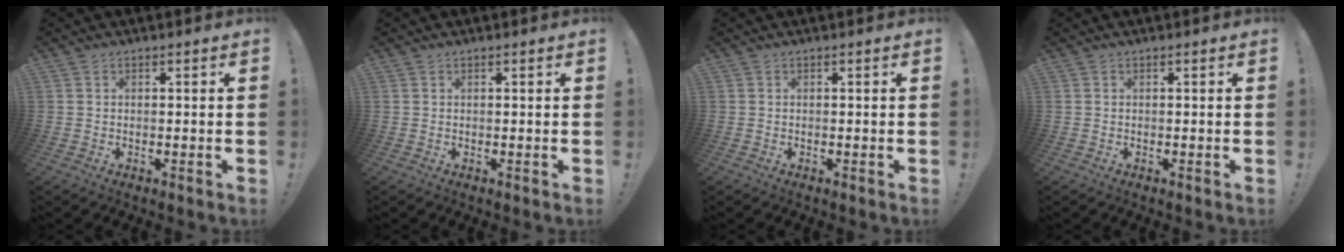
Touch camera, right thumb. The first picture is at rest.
{"total": 0.0}
{"total": 0.0}
{"total": 0.0}